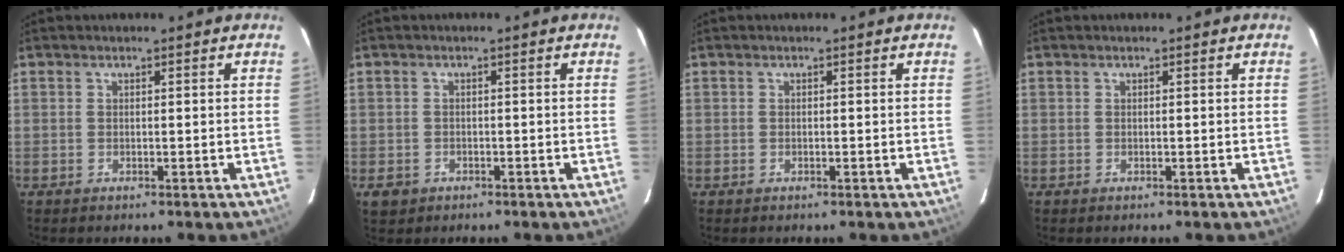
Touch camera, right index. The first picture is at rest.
{"total": 2.9, "force": [-1.1, 2.6, 0.7], "torque": [-0.020, 0.000, -0.015]}
{"total": 0.0}
{"total": 0.0}